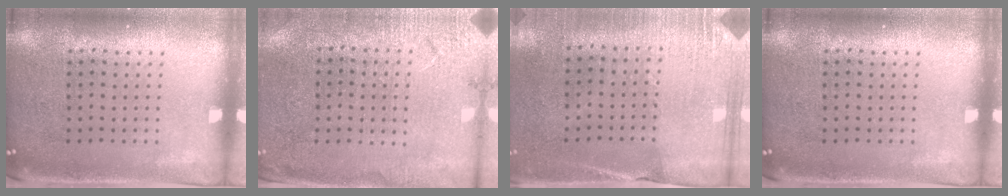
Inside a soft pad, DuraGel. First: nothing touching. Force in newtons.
{"total": 2.5, "press": 2.5, "slide": 0.2}
{"total": 2.6, "press": 2.5, "slide": 0.8}
{"total": 0.0}